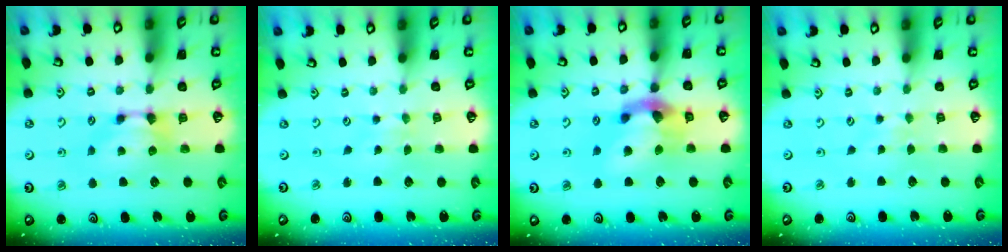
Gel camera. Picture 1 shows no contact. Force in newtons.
{"total": 3.2, "press": 3.2, "slide": 0.1}
{"total": 6.5, "press": 6.1, "slide": 2.4}
{"total": 4.5, "press": 4.5, "slide": 0.2}